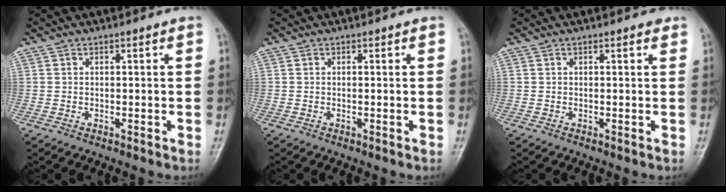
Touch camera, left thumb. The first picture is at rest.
{"total": 0.0}
{"total": 0.8, "force": [0.5, 0.4, 0.5], "torque": [-0.006, -0.002, 0.003]}